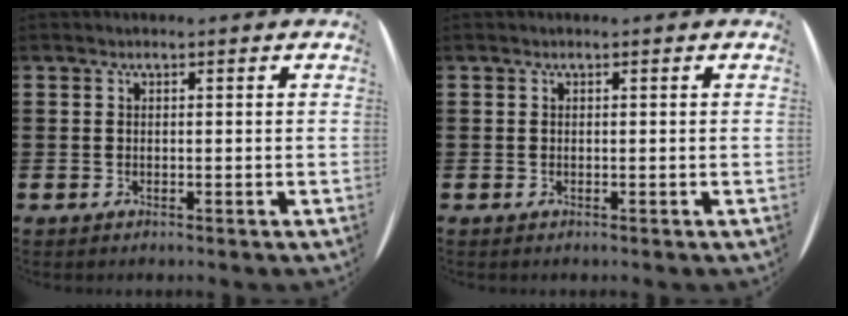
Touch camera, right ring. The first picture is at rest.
{"total": 0.0}